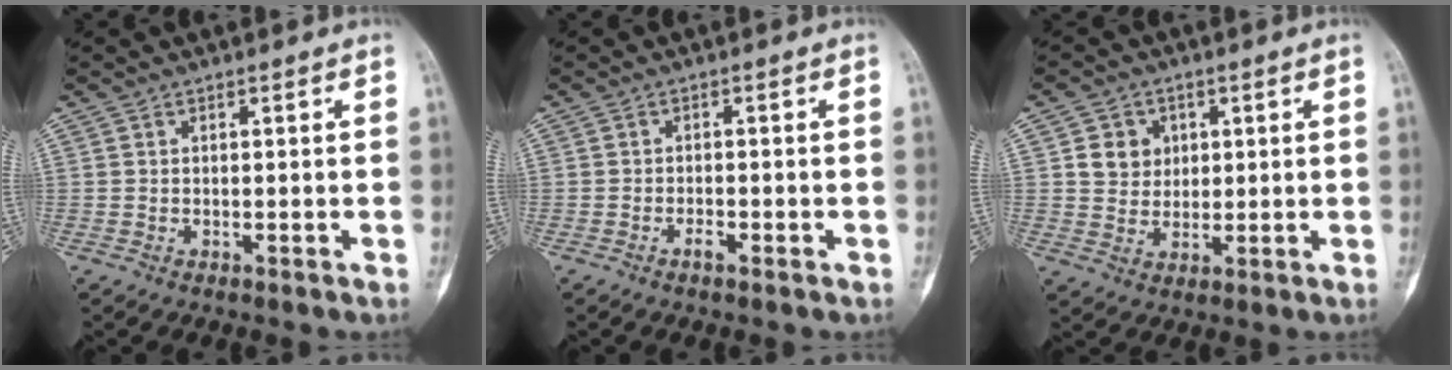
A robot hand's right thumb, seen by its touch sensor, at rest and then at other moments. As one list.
[{"total": 1.4, "force": [-0.9, 0.5, 1.0], "torque": [-0.018, 0.003, -0.017]}, {"total": 5.9, "force": [1.7, 5.2, 2.1], "torque": [-0.007, -0.004, 0.030]}]